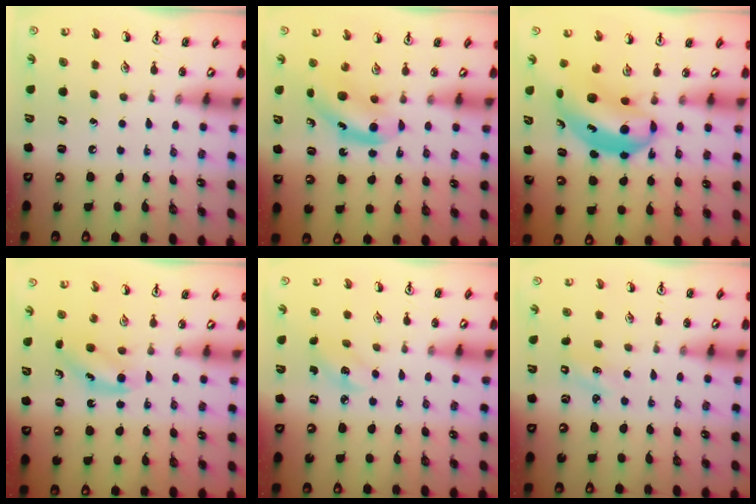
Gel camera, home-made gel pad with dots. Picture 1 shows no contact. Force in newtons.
{"total": 4.9, "press": 4.8, "slide": 0.9}
{"total": 6.7, "press": 6.4, "slide": 2.0}
{"total": 4.0, "press": 3.9, "slide": 0.9}
{"total": 2.6, "press": 2.5, "slide": 0.8}
{"total": 1.3, "press": 1.2, "slide": 0.4}